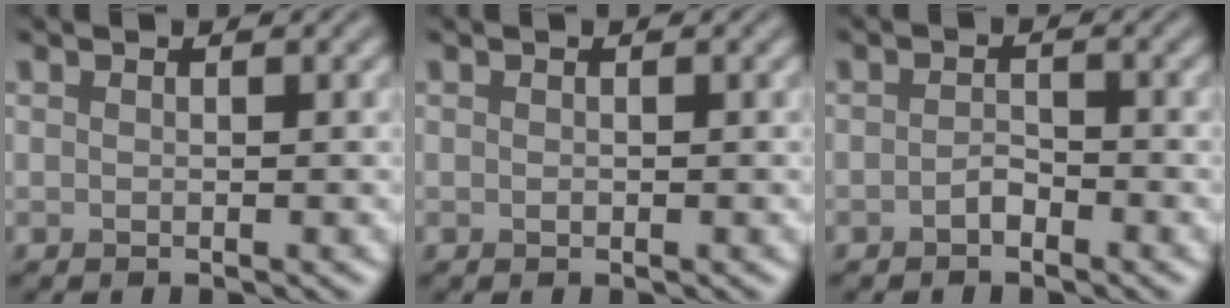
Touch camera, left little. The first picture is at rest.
{"total": 0.0}
{"total": 1.1, "force": [-0.7, 0.6, 0.6], "torque": [-0.012, 0.003, -0.015]}